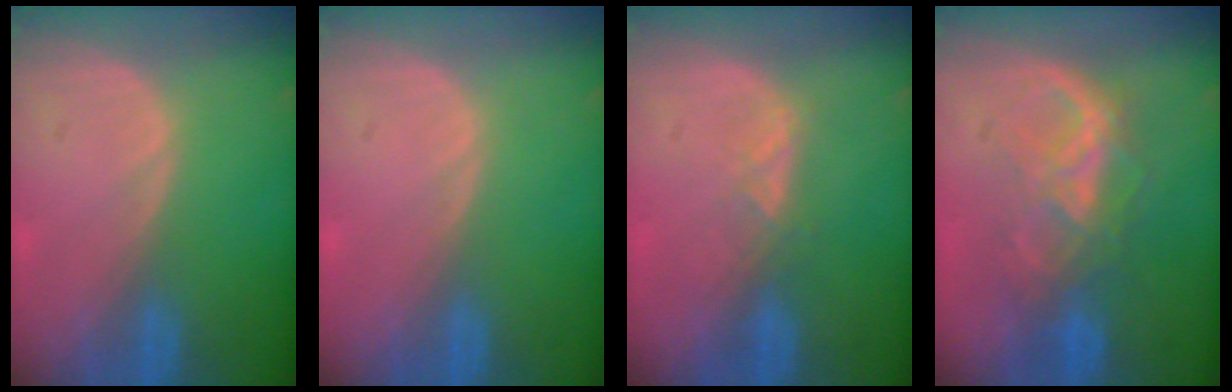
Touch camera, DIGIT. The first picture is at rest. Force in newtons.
{"total": 0.0}
{"total": 2.0, "press": 1.9, "slide": 0.7}
{"total": 6.7, "press": 6.7, "slide": 0.4}